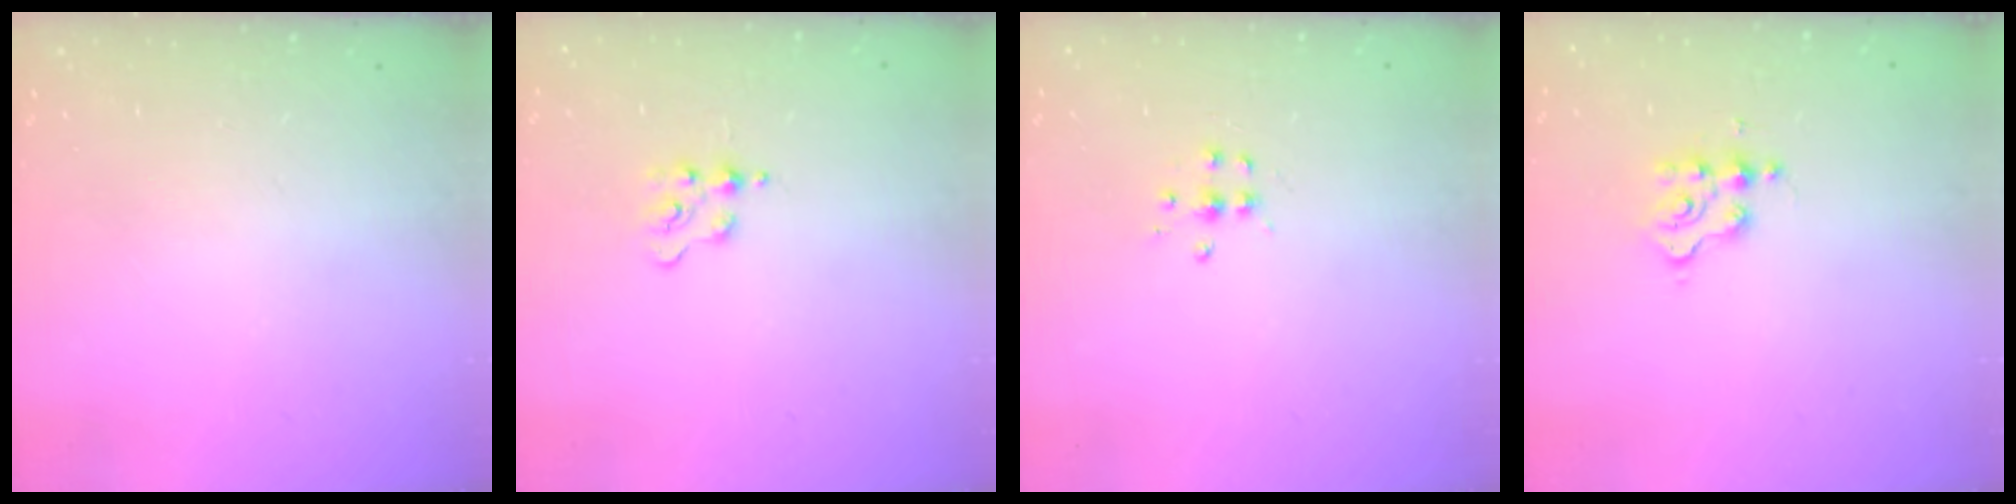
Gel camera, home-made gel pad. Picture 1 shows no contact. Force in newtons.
{"total": 2.8, "press": 2.7, "slide": 0.5}
{"total": 4.5, "press": 4.5, "slide": 0.4}
{"total": 2.7, "press": 2.7, "slide": 0.4}